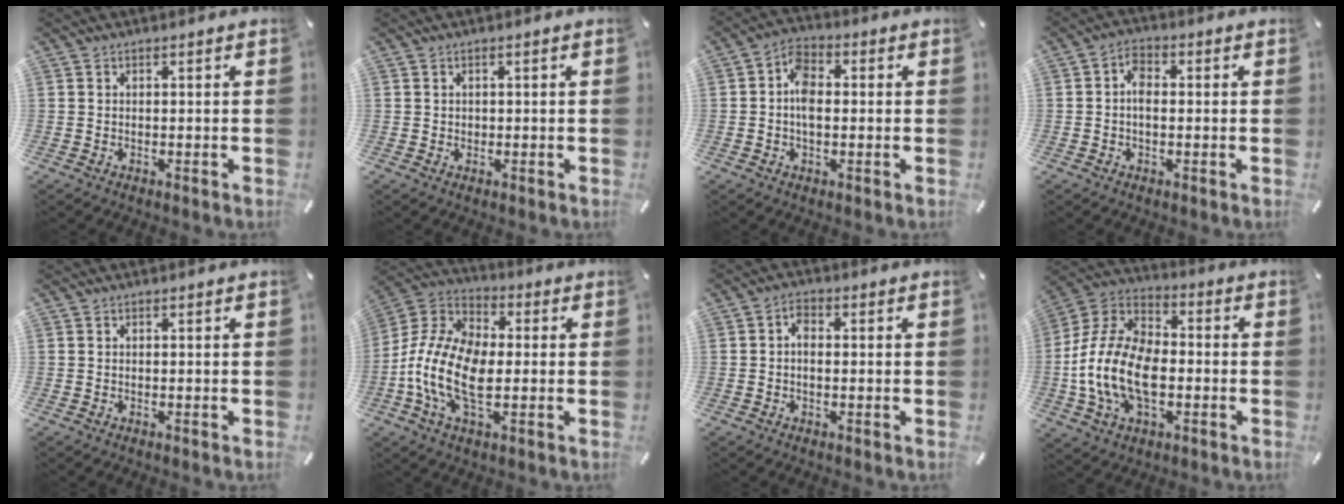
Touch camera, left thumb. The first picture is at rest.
{"total": 0.7, "force": [0.1, 0.7, 0.1], "torque": [-0.001, 0.005, 0.000]}
{"total": 6.3, "force": [-0.4, 4.0, 4.8], "torque": [-0.085, 0.009, -0.008]}
{"total": 3.9, "force": [-0.2, 2.5, 3.0], "torque": [-0.057, 0.009, -0.004]}
{"total": 0.0}
{"total": 14.8, "force": [-3.4, 8.6, 11.6], "torque": [-0.268, -0.004, -0.066]}
{"total": 2.7, "force": [0.0, 1.7, 2.1], "torque": [-0.042, 0.007, -0.002]}
{"total": 16.6, "force": [-4.9, 10.9, 11.5], "torque": [-0.255, 0.022, -0.095]}